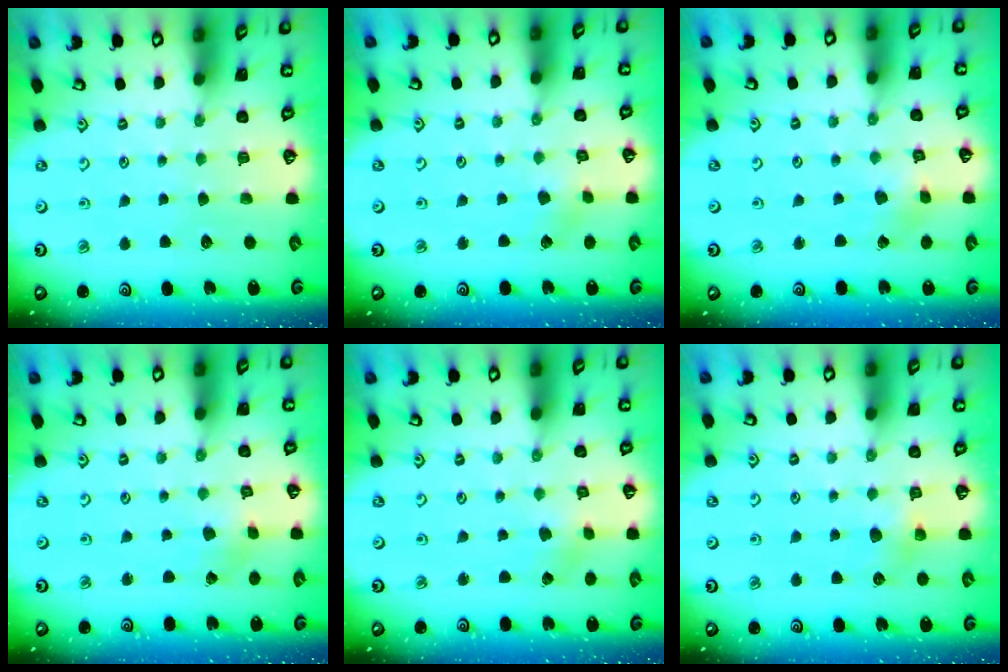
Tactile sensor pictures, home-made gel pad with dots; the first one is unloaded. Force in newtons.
{"total": 2.5, "press": 2.4, "slide": 0.8}
{"total": 2.3, "press": 2.3, "slide": 0.2}
{"total": 0.9, "press": 0.9, "slide": 0.1}
{"total": 1.2, "press": 1.2, "slide": 0.2}
{"total": 6.1, "press": 6.1, "slide": 0.4}